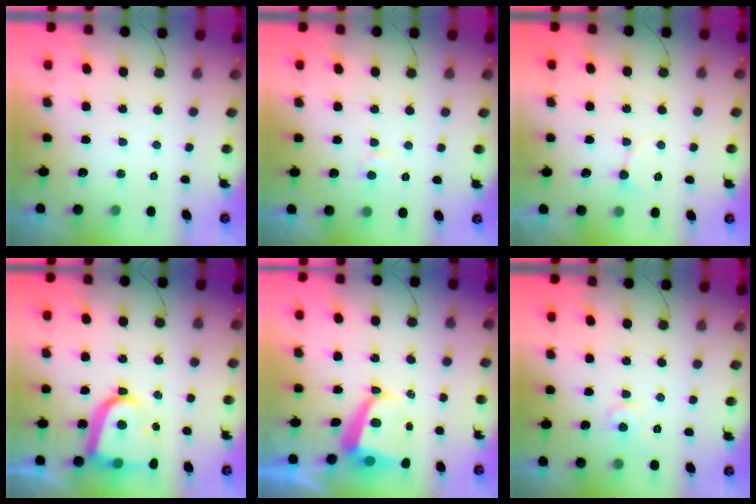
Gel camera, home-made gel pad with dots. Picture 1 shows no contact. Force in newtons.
{"total": 4.5, "press": 4.4, "slide": 0.3}
{"total": 3.6, "press": 3.6, "slide": 0.6}
{"total": 15.9, "press": 15.9, "slide": 1.5}
{"total": 6.6, "press": 6.5, "slide": 0.9}
{"total": 4.8, "press": 4.8, "slide": 0.2}